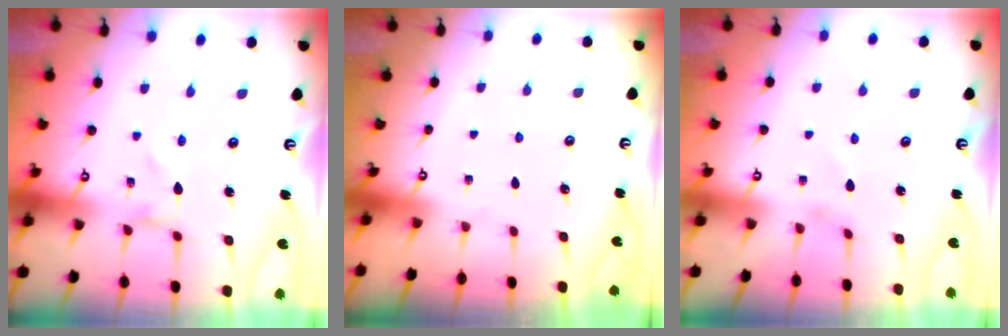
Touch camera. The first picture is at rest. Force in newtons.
{"total": 0.0}
{"total": 0.5, "press": 0.4, "slide": 0.3}